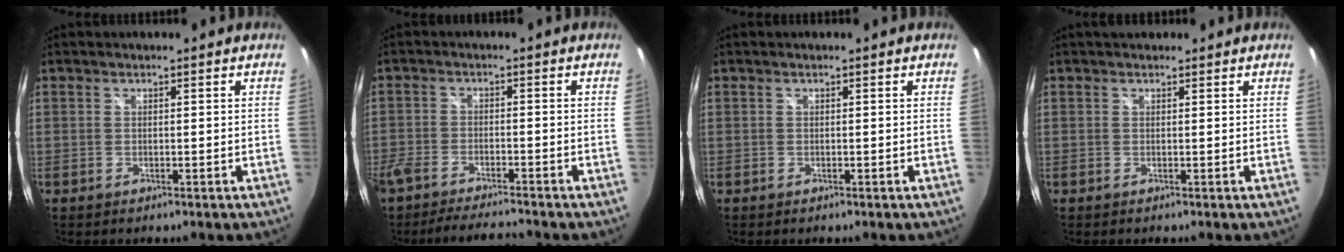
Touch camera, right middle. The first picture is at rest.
{"total": 8.5, "force": [-7.7, 1.4, 3.3], "torque": [-0.093, -0.018, -0.132]}
{"total": 0.0}
{"total": 1.9, "force": [1.5, 1.1, 0.6], "torque": [-0.007, 0.008, 0.021]}